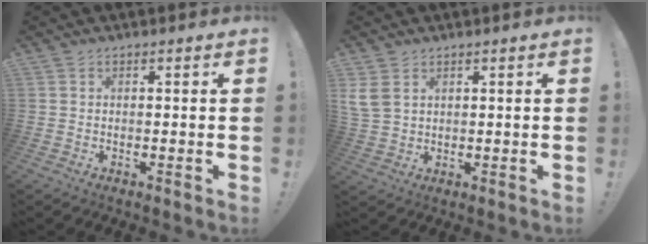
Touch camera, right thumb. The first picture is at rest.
{"total": 5.6, "force": [2.6, 3.7, 3.3], "torque": [-0.077, -0.008, 0.052]}